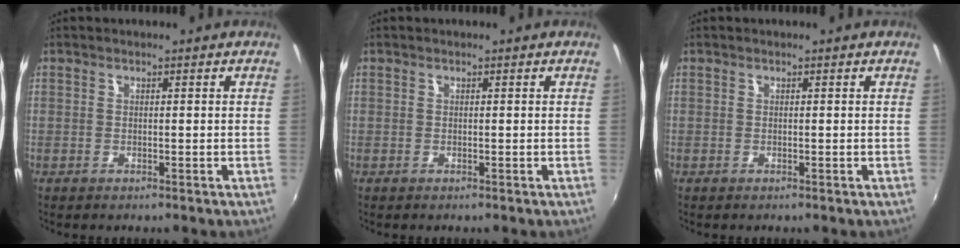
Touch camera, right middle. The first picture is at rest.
{"total": 0.0}
{"total": 0.0}